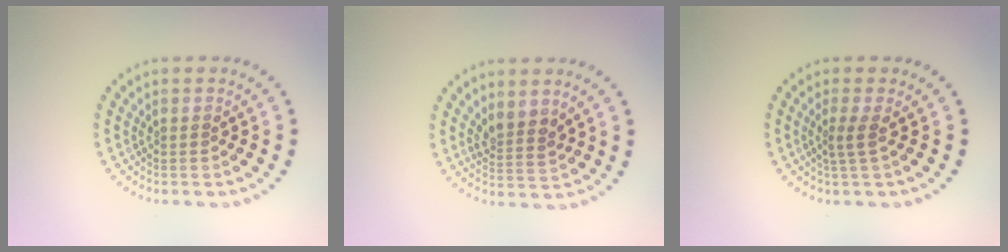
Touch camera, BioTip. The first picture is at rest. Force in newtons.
{"total": 2.3, "press": 1.8, "slide": 1.5}
{"total": 1.7, "press": 1.1, "slide": 1.2}